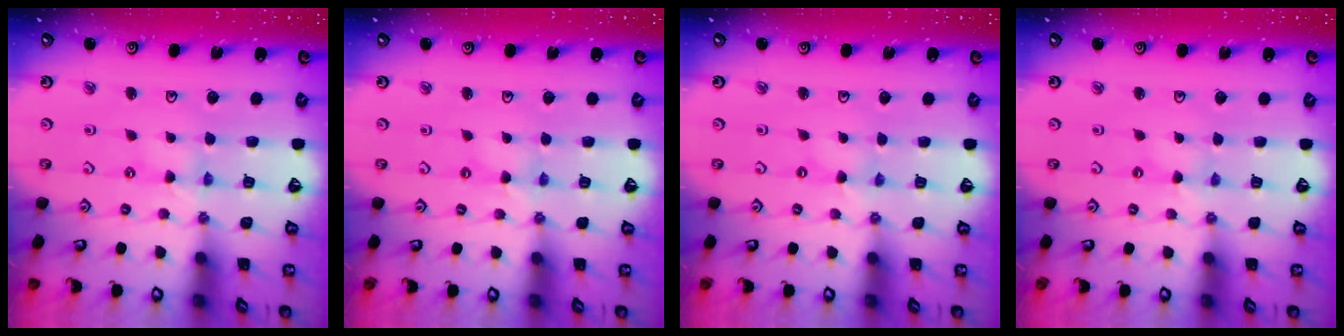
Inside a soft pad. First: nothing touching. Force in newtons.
{"total": 0.8, "press": 0.7, "slide": 0.2}
{"total": 0.0}
{"total": 0.0}